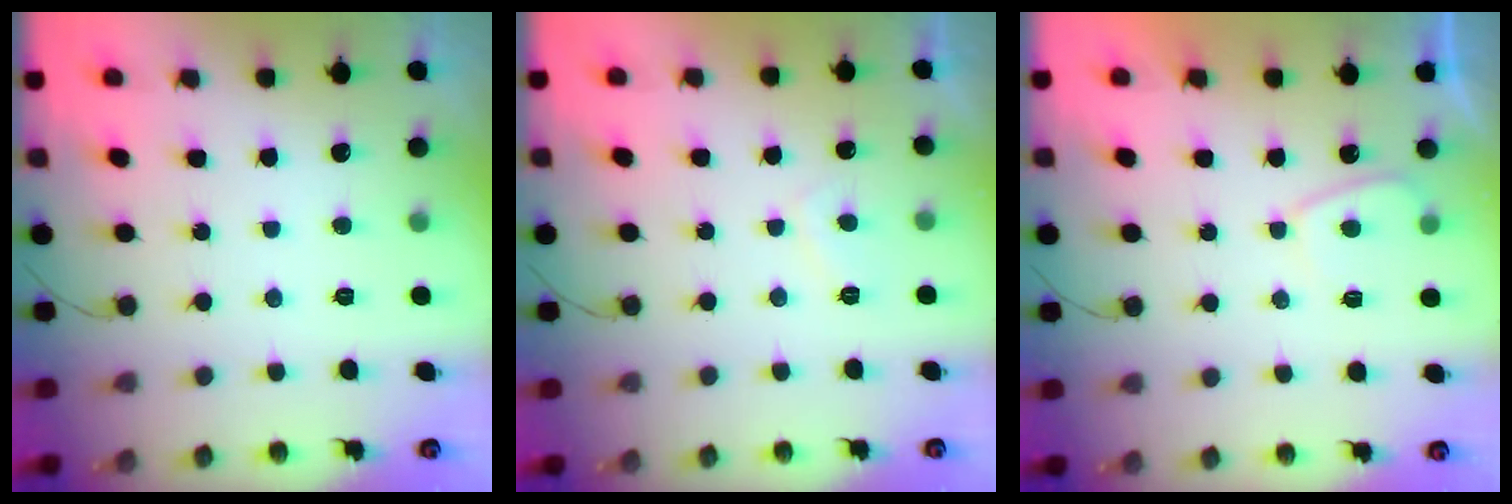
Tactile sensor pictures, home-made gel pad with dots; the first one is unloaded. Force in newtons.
{"total": 1.8, "press": 1.6, "slide": 0.8}
{"total": 3.3, "press": 3.2, "slide": 0.7}